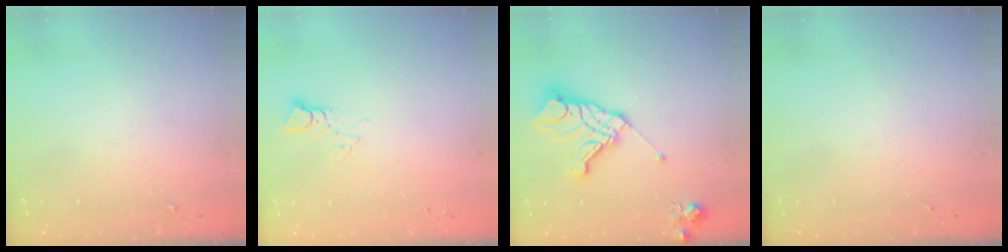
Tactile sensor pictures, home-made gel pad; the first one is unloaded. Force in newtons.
{"total": 2.9, "press": 2.9, "slide": 0.2}
{"total": 17.5, "press": 17.4, "slide": 2.0}
{"total": 0.0}